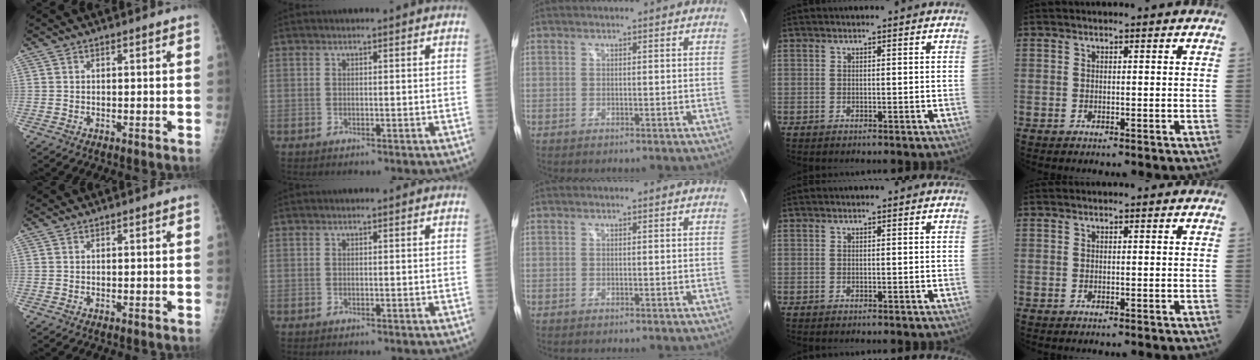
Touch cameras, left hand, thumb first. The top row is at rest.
{}